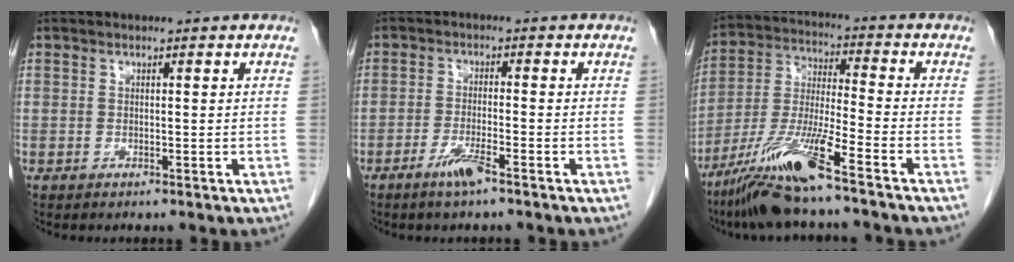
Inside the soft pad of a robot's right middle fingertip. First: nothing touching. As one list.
[{"total": 3.9, "force": [-2.6, 0.0, 2.9], "torque": [-0.060, -0.006, -0.052]}, {"total": 13.6, "force": [-9.2, -0.2, 10.0], "torque": [-0.207, -0.027, -0.173]}]